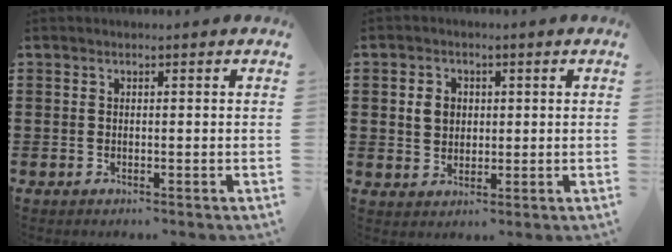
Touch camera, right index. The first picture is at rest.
{"total": 3.5, "force": [0.6, 3.0, 1.8], "torque": [-0.045, 0.012, 0.008]}